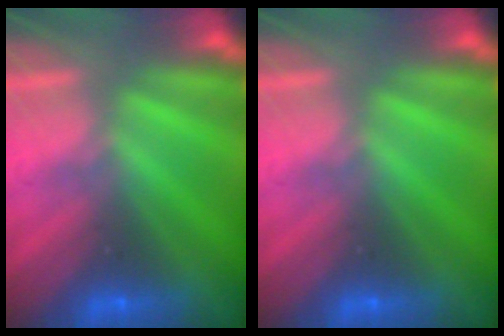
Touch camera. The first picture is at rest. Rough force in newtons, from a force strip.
{"total": 0.0}